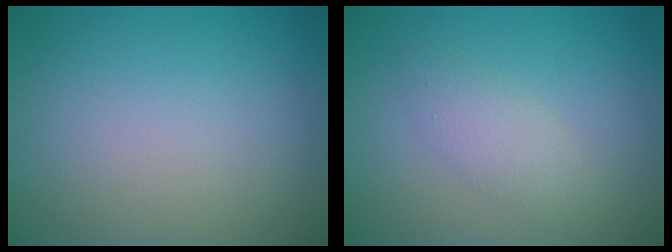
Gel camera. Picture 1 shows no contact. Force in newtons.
{"total": 2.2, "press": 2.2, "slide": 0.0}